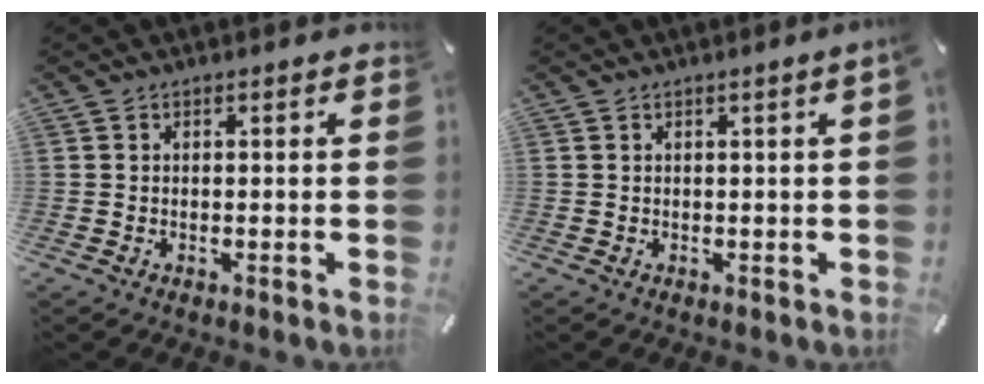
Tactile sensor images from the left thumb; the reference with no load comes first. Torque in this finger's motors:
{"motor_torque": [0.34, 0.43, 0.28, 0.26, 0.00]}